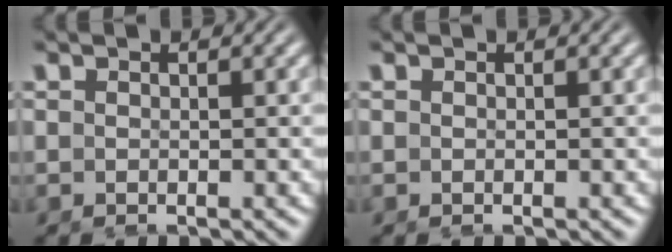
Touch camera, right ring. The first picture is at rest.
{"total": 0.0}